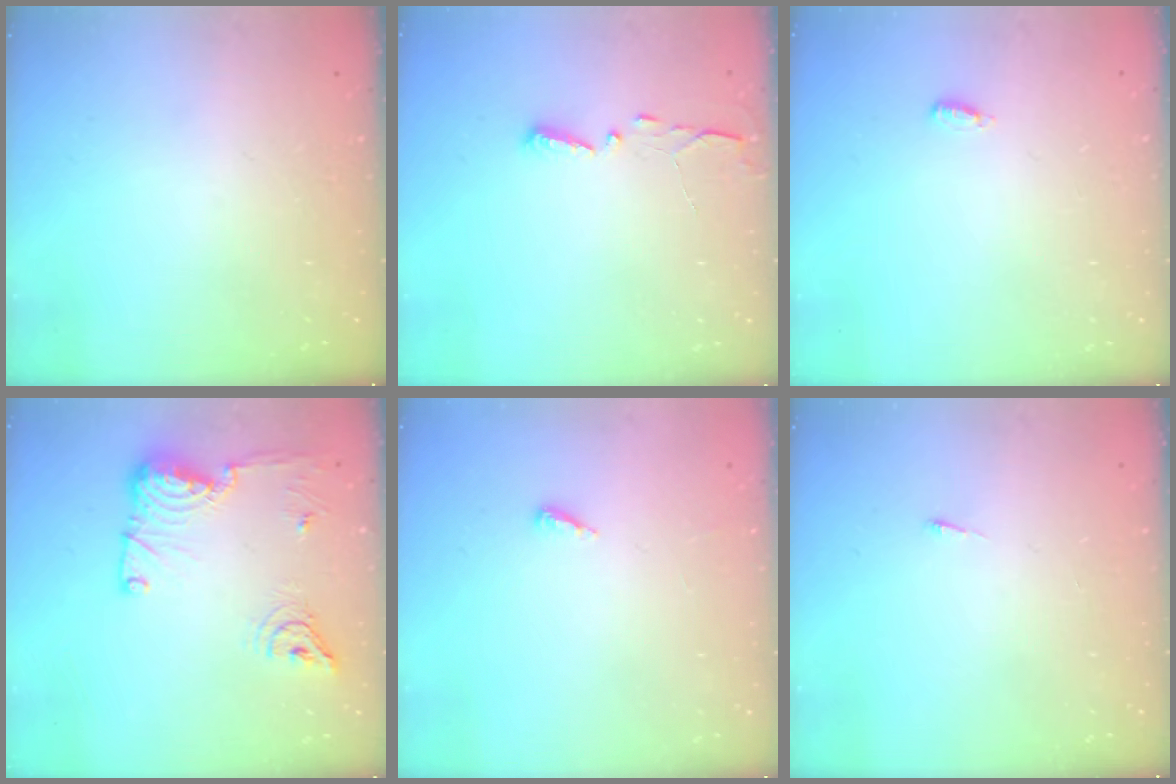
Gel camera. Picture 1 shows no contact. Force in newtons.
{"total": 3.1, "press": 3.1, "slide": 0.3}
{"total": 7.1, "press": 3.0, "slide": 6.4}
{"total": 14.7, "press": 14.6, "slide": 2.1}
{"total": 2.8, "press": 2.8, "slide": 0.2}
{"total": 2.6, "press": 2.5, "slide": 0.3}